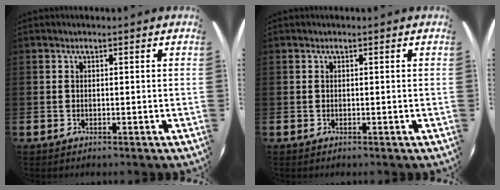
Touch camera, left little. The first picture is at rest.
{"total": 0.0}